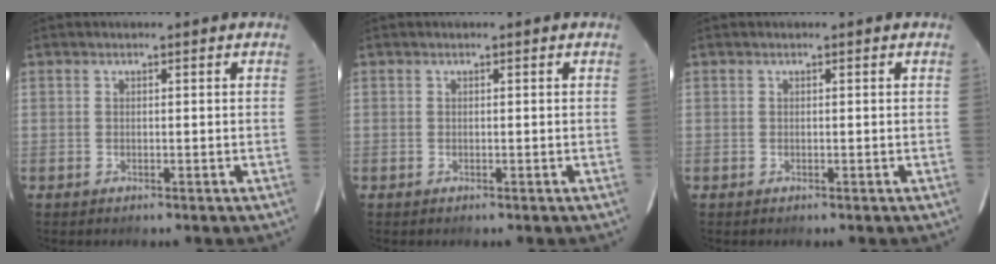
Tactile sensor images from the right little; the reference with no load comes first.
{"total": 0.0}
{"total": 0.0}